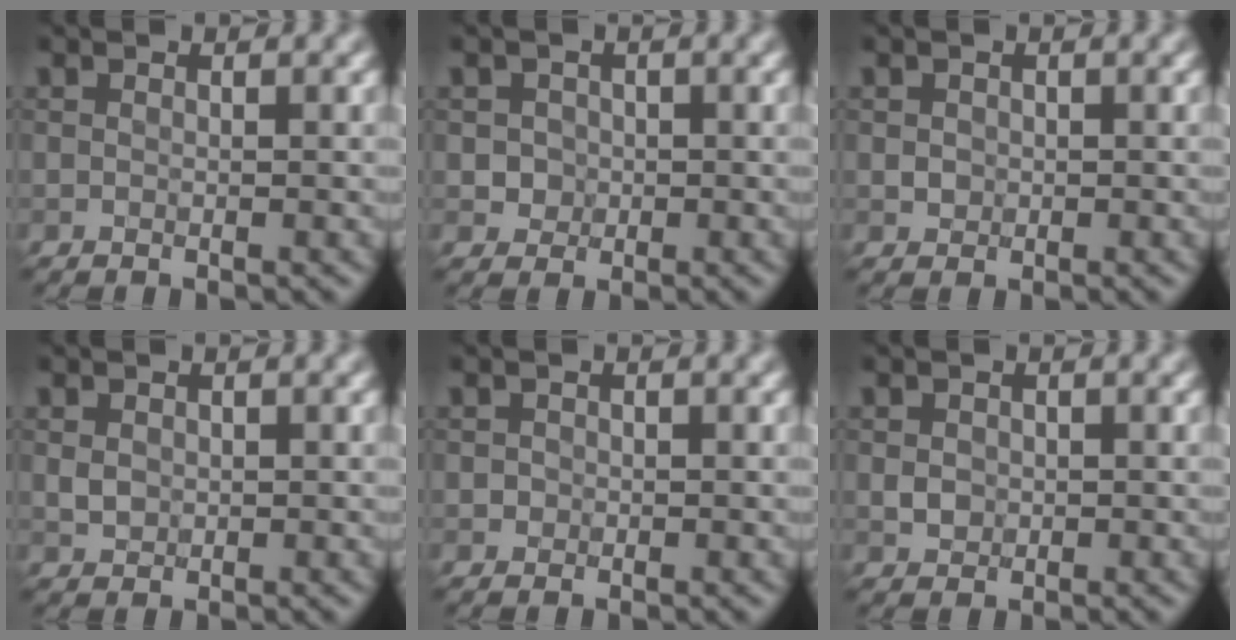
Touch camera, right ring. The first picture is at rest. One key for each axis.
{"total": 1.6, "fx": 0.1, "fy": 1.6, "fz": 0.4, "tx": 0.004, "ty": 0.000, "tz": 0.013}
{"total": 0.8, "fx": 0.0, "fy": 0.8, "fz": 0.2, "tx": -0.001, "ty": -0.002, "tz": 0.001}
{"total": 1.2, "fx": 0.1, "fy": 1.0, "fz": 0.6, "tx": -0.012, "ty": -0.001, "tz": 0.003}
{"total": 0.6, "fx": 0.0, "fy": 0.6, "fz": 0.1, "tx": 0.006, "ty": -0.002, "tz": -0.002}
{"total": 1.2, "fx": 0.0, "fy": 1.1, "fz": 0.5, "tx": -0.008, "ty": -0.002, "tz": -0.001}